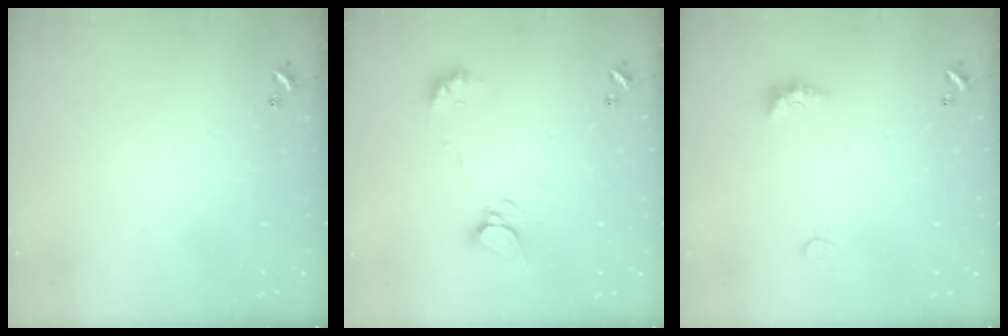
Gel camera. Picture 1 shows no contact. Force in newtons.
{"total": 6.8, "press": 6.8, "slide": 0.8}
{"total": 2.6, "press": 2.5, "slide": 0.7}